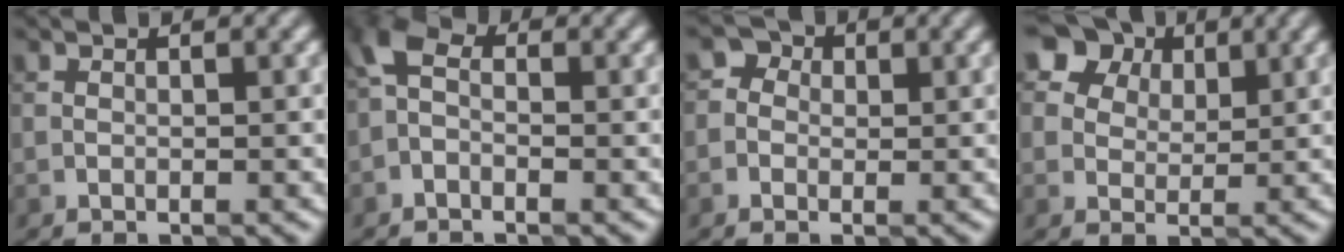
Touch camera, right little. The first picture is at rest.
{"total": 2.6, "force": [-0.5, 1.7, 1.9], "torque": [-0.042, 0.013, -0.022]}
{"total": 1.7, "force": [0.0, 1.6, 0.5], "torque": [-0.001, 0.010, -0.004]}
{"total": 6.7, "force": [4.0, 4.8, 2.6], "torque": [-0.045, 0.016, 0.059]}